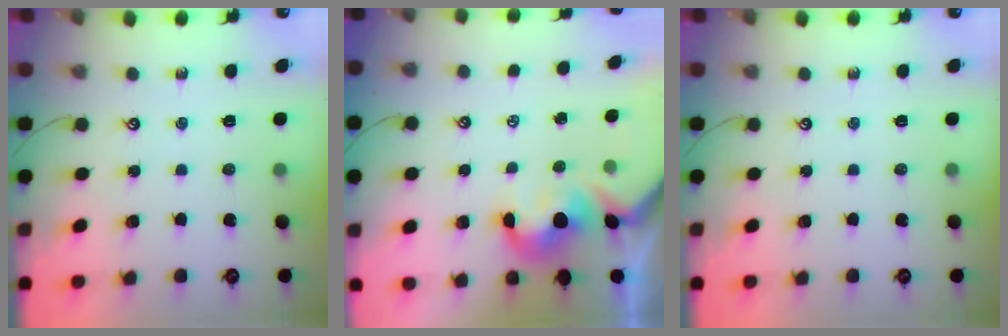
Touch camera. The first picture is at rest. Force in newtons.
{"total": 1.0, "press": 0.7, "slide": 0.7}
{"total": 0.0}